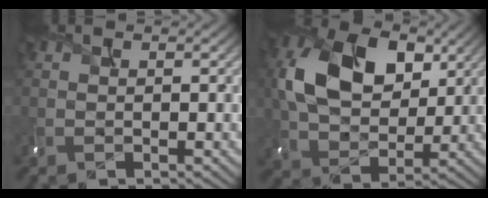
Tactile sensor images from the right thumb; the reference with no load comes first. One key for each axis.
{"total": 12.3, "fx": 3.6, "fy": 8.3, "fz": 8.3, "tx": -0.174, "ty": 0.010, "tz": 0.060}